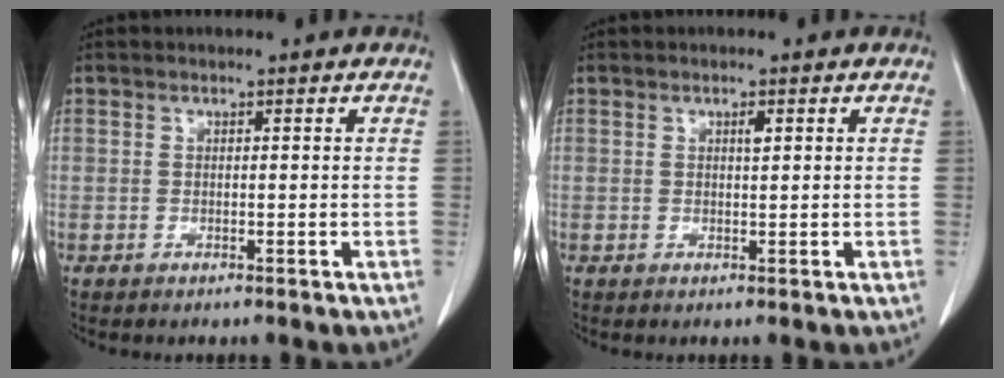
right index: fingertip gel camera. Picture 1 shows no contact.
{"total": 1.0, "force": [0.4, 0.2, 0.8], "torque": [-0.016, -0.001, 0.006]}